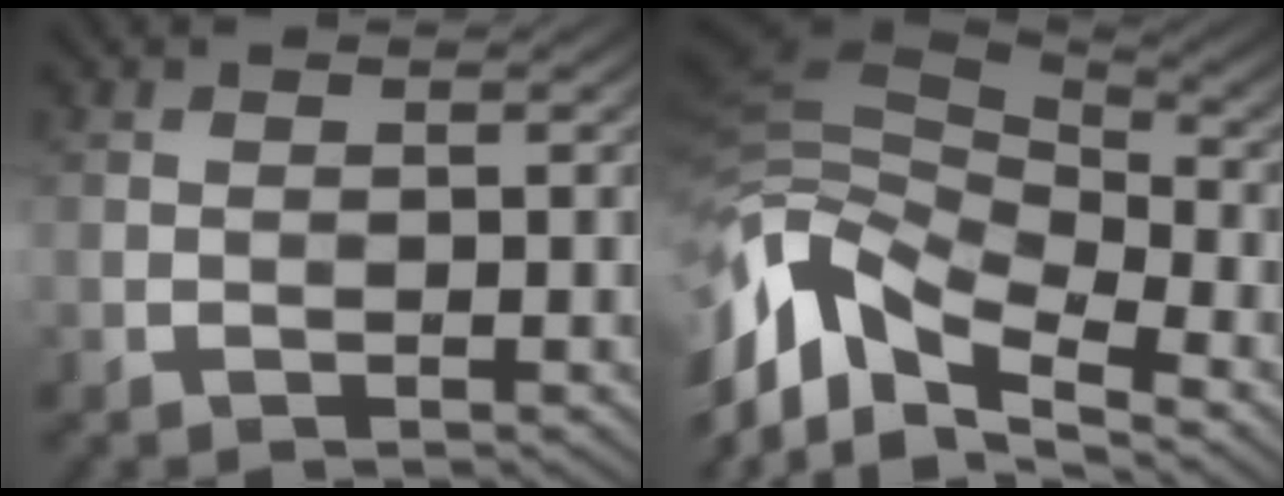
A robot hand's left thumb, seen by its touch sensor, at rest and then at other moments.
{"total": 12.3, "force": [-5.6, 6.5, 8.8], "torque": [-0.199, -0.007, -0.114]}